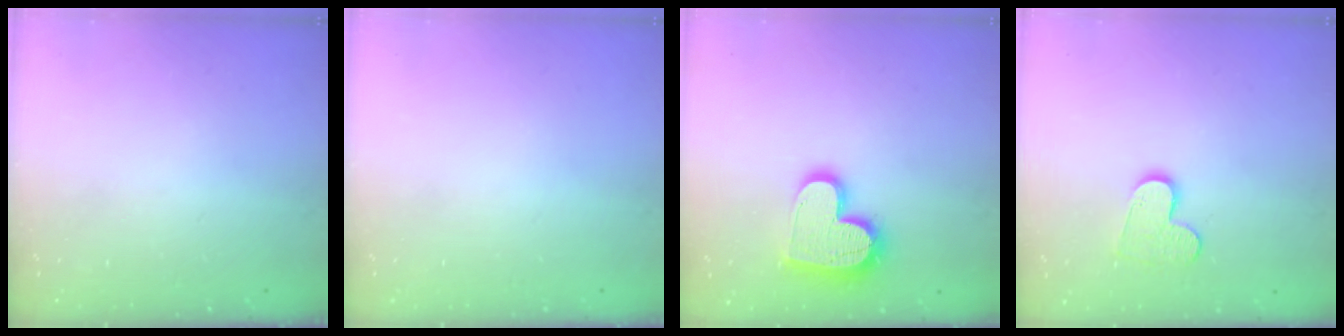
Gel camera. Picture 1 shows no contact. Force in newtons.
{"total": 0.0}
{"total": 16.1, "press": 16.0, "slide": 1.2}
{"total": 8.9, "press": 8.9, "slide": 0.7}